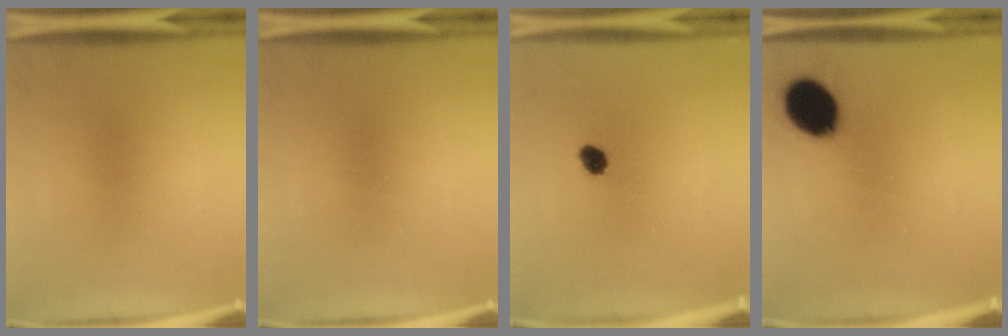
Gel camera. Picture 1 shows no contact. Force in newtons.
{"total": 0.0}
{"total": 2.8}
{"total": 13.1}